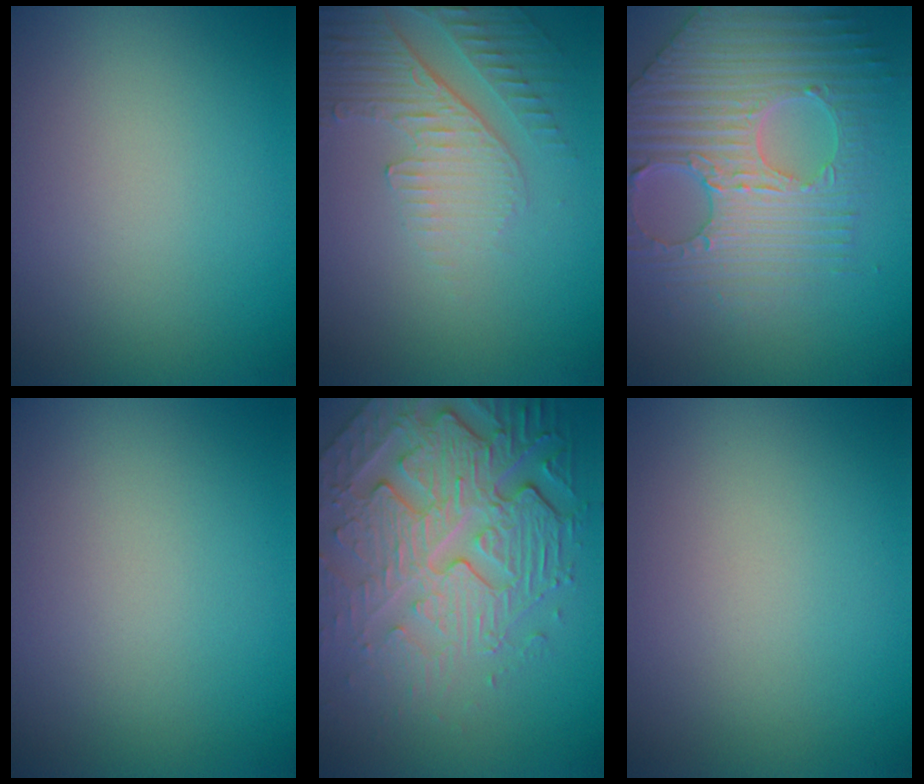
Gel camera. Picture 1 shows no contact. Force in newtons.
{"total": 5.1, "press": 3.3, "slide": 3.9}
{"total": 6.4, "press": 5.5, "slide": 3.3}
{"total": 0.0}
{"total": 8.5, "press": 5.8, "slide": 6.2}
{"total": 0.0}